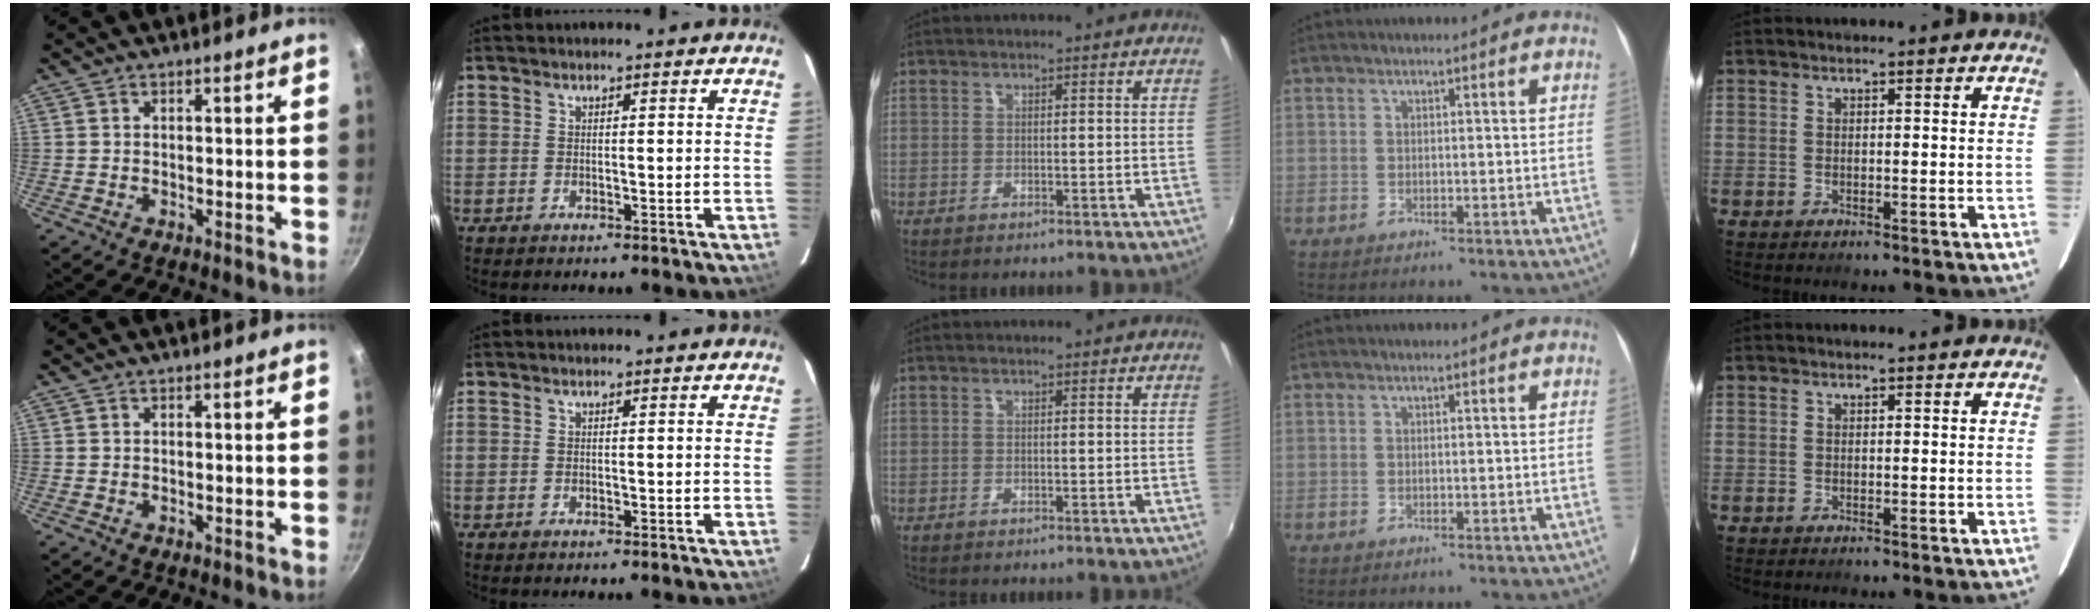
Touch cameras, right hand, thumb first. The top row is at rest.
{}